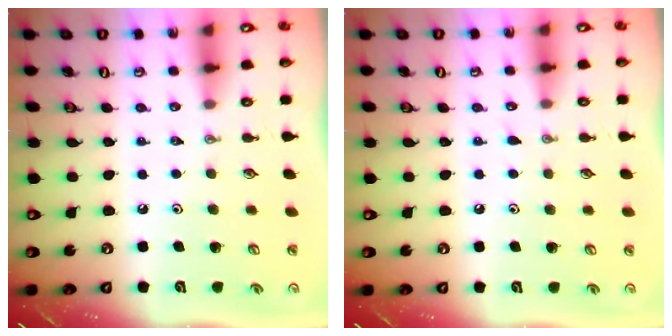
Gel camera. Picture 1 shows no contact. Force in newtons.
{"total": 2.7, "press": 2.7, "slide": 0.4}